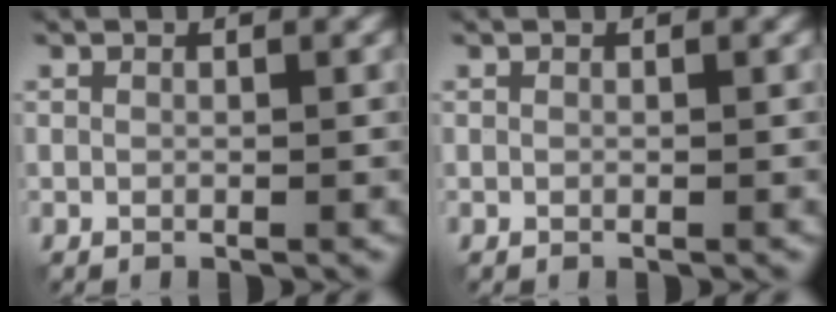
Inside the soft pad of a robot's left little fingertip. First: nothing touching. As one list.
[{"total": 0.0}]